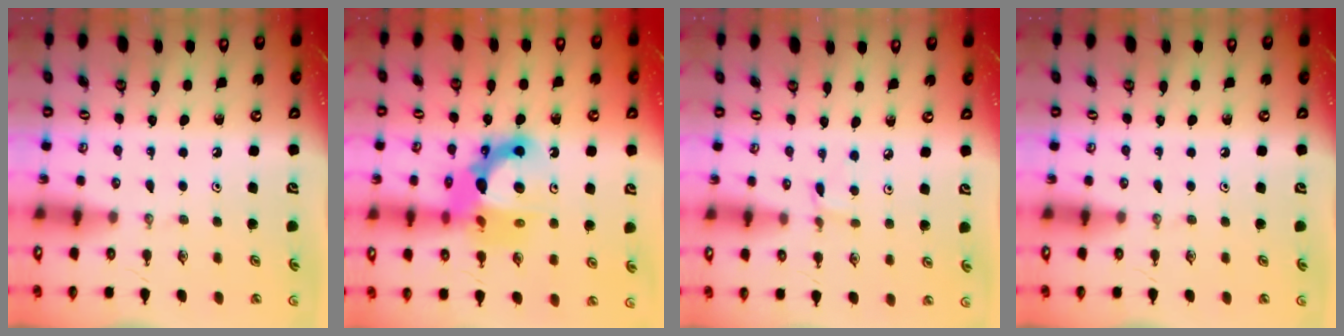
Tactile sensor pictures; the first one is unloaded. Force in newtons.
{"total": 15.4, "press": 15.4, "slide": 1.2}
{"total": 1.5, "press": 1.5, "slide": 0.2}
{"total": 0.0}